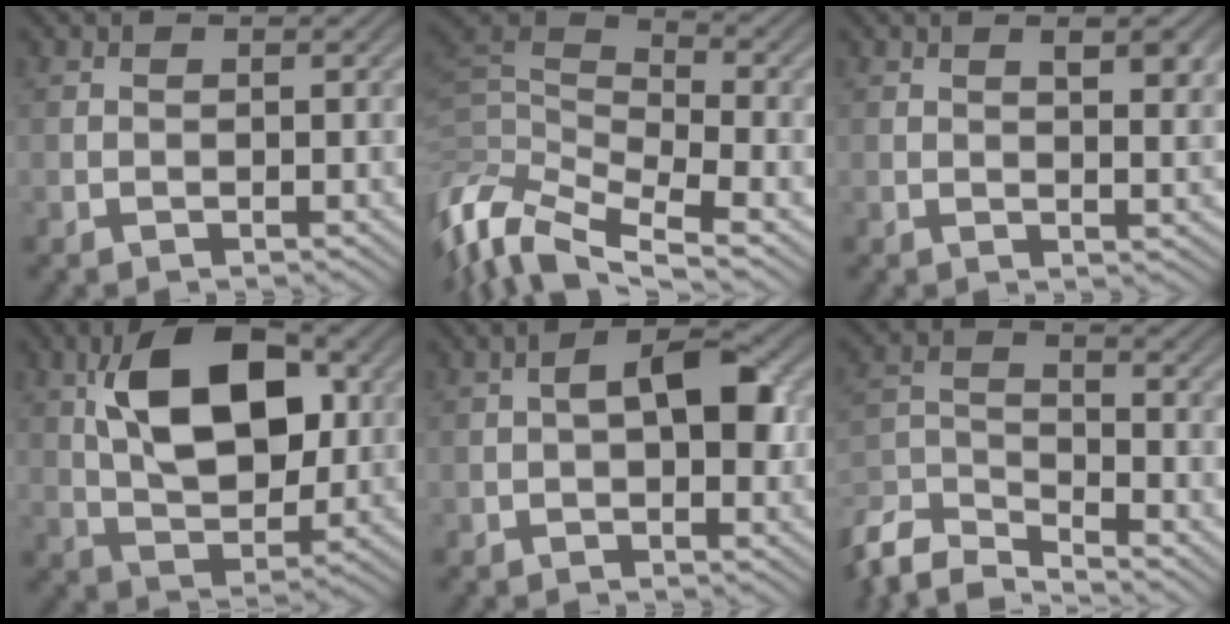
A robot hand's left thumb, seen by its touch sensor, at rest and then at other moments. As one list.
[{"total": 10.4, "force": [-4.4, 4.6, 8.2], "torque": [-0.188, 0.001, -0.103]}, {"total": 3.9, "force": [1.7, 1.3, 3.3], "torque": [-0.055, -0.003, 0.030]}, {"total": 12.8, "force": [3.3, 7.1, 10.1], "torque": [-0.177, 0.009, 0.055]}, {"total": 5.9, "force": [0.3, 2.7, 5.2], "torque": [-0.074, 0.011, -0.001]}, {"total": 7.7, "force": [-6.4, 2.0, 3.7], "torque": [-0.086, -0.015, -0.136]}]